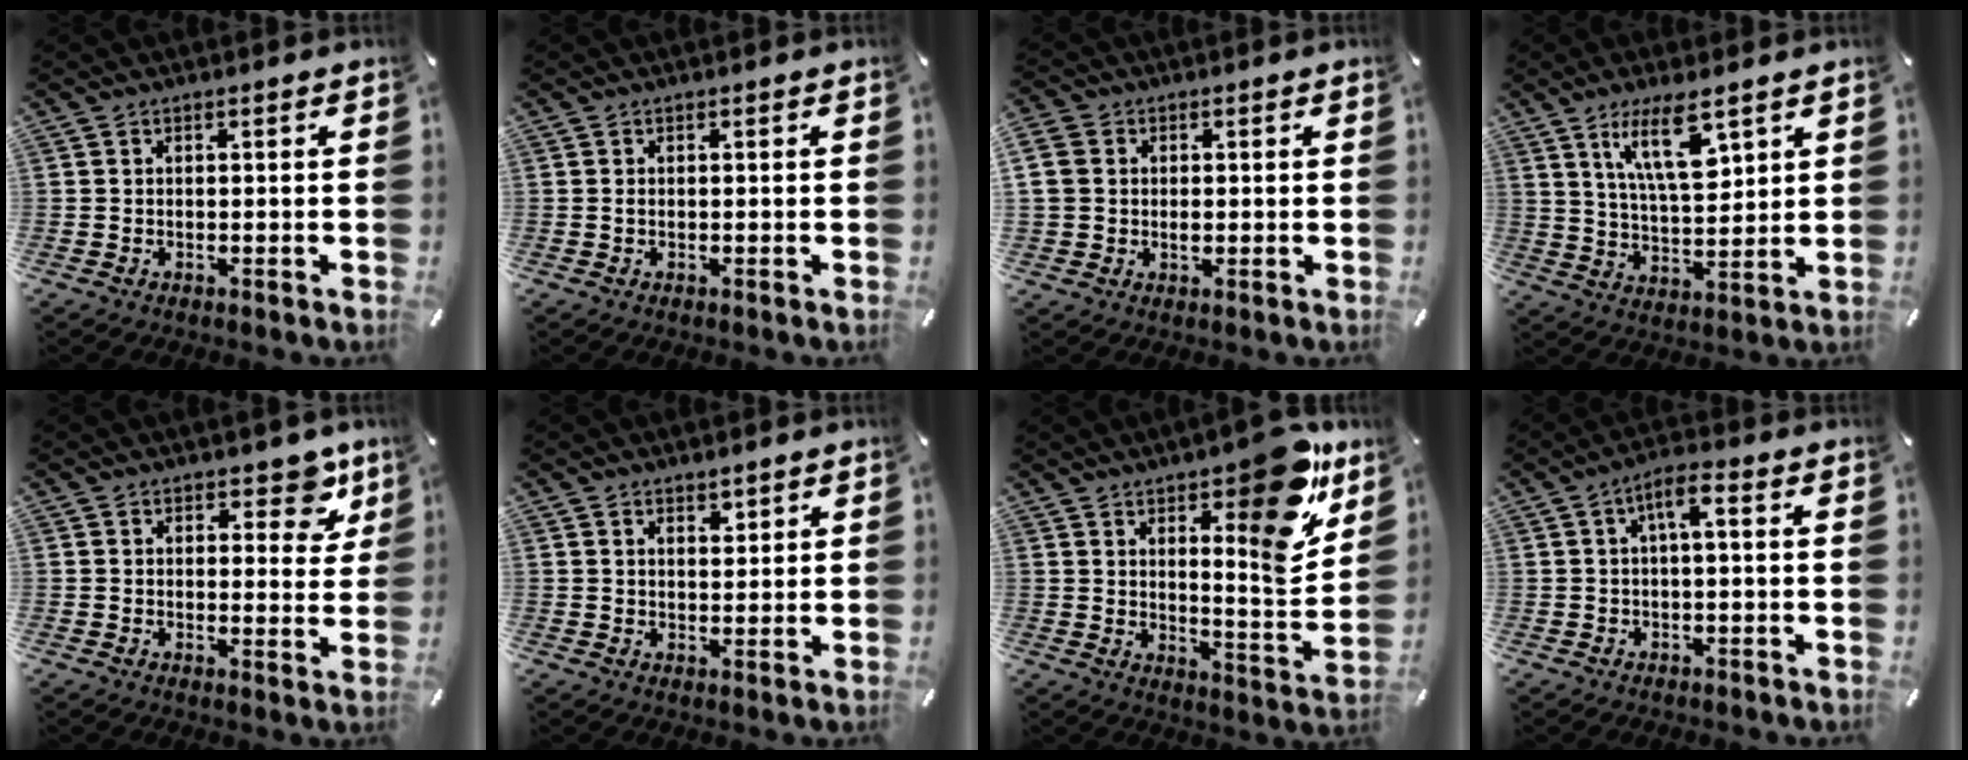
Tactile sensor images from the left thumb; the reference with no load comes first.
{"total": 0.6, "force": [-0.1, 0.2, 0.6], "torque": [-0.012, -0.001, -0.001]}
{"total": 5.1, "force": [0.5, 4.6, 2.2], "torque": [-0.072, 0.002, 0.006]}
{"total": 12.5, "force": [7.2, 4.4, 9.2], "torque": [-0.168, -0.019, 0.126]}
{"total": 8.0, "force": [5.2, 4.5, 4.0], "torque": [-0.013, -0.037, 0.082]}
{"total": 2.3, "force": [1.7, 1.4, 0.5], "torque": [0.005, -0.008, 0.029]}
{"total": 15.6, "force": [9.8, 4.7, 11.2], "torque": [-0.129, -0.088, 0.156]}
{"total": 4.9, "force": [0.2, 1.4, 4.7], "torque": [-0.083, 0.009, 0.000]}